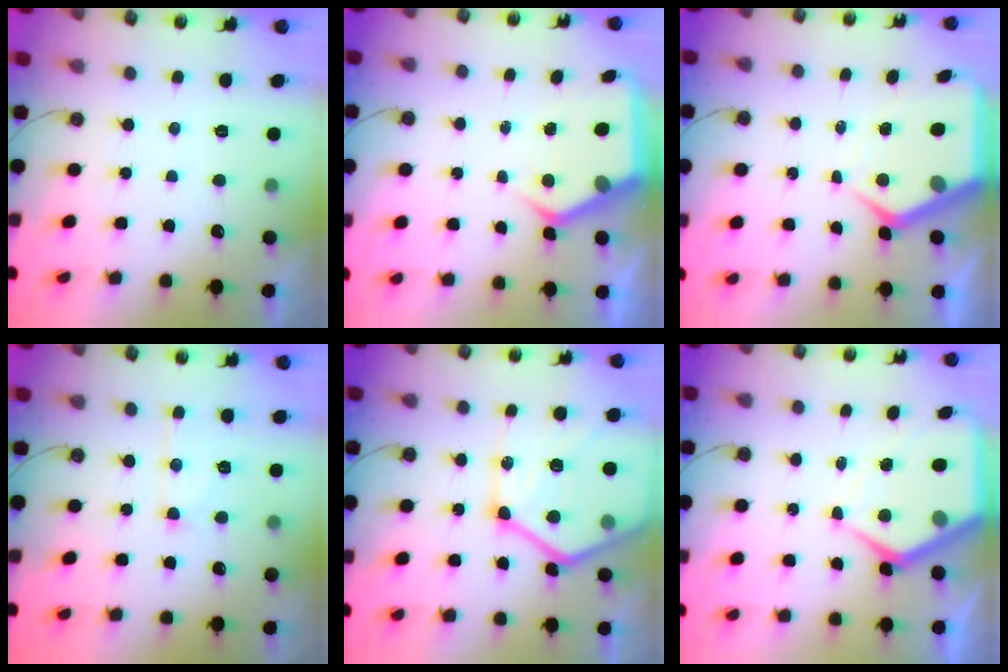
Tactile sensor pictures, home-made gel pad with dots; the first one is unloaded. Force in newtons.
{"total": 7.2, "press": 7.2, "slide": 0.7}
{"total": 7.8, "press": 7.8, "slide": 0.7}
{"total": 8.9, "press": 8.8, "slide": 0.7}
{"total": 23.3, "press": 23.2, "slide": 1.8}
{"total": 11.1, "press": 11.0, "slide": 1.0}